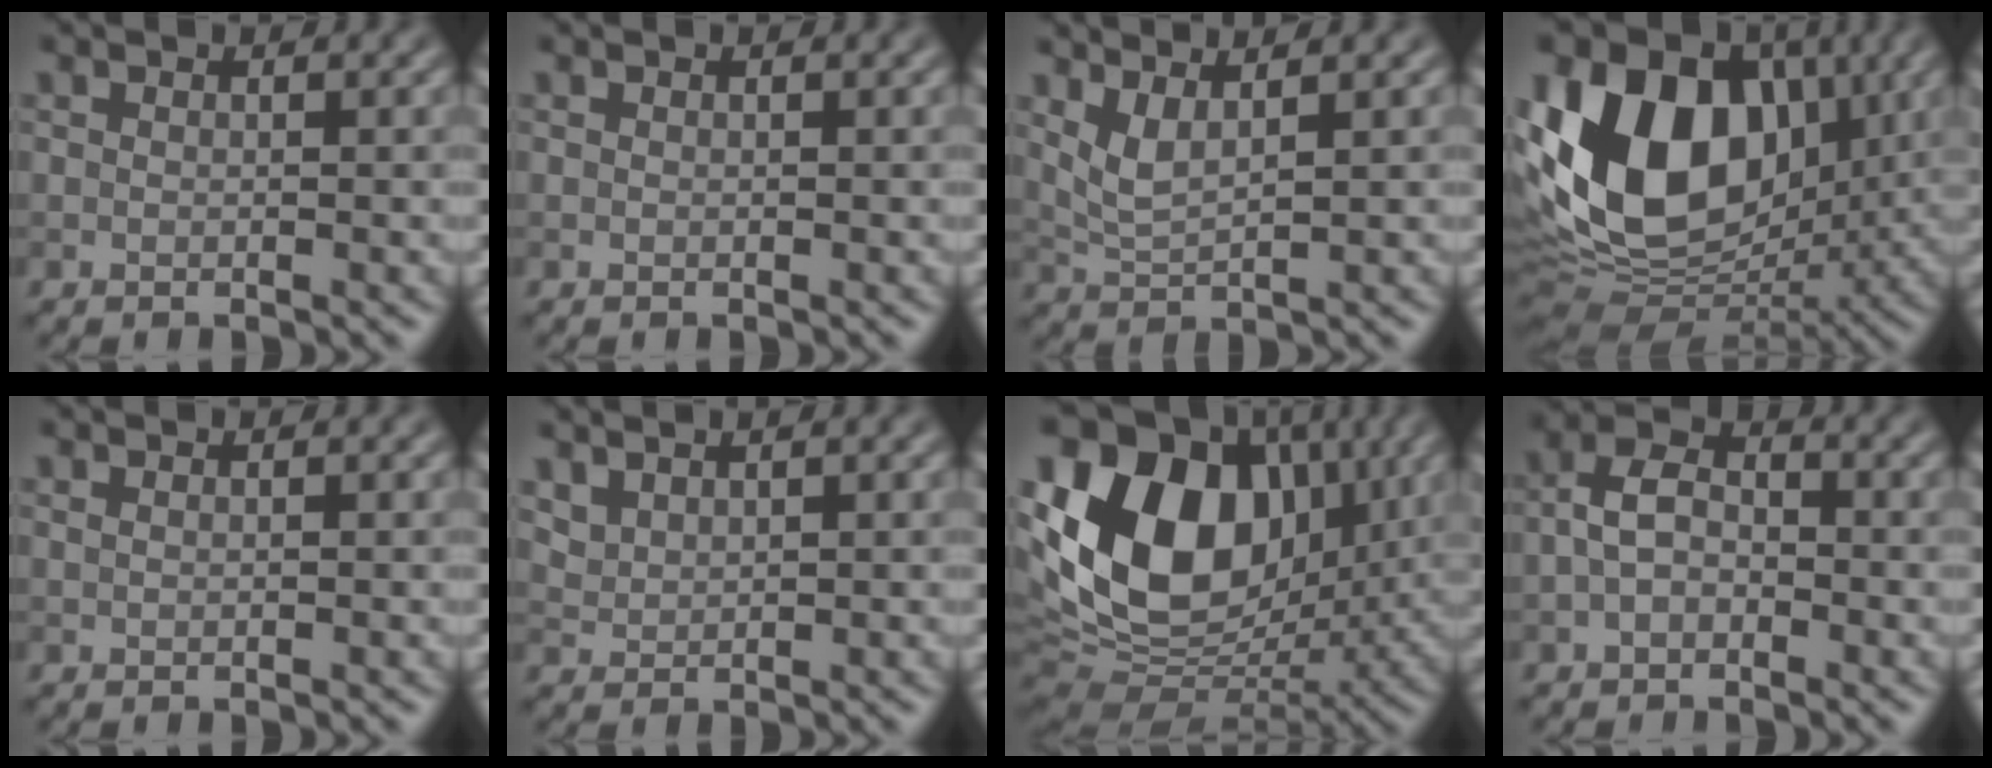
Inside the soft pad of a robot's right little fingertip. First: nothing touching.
{"total": 0.0}
{"total": 2.3, "force": [1.5, 0.6, 1.7], "torque": [-0.038, -0.006, 0.034]}
{"total": 15.4, "force": [2.4, 10.8, 10.8], "torque": [-0.201, 0.017, 0.024]}
{"total": 0.0}
{"total": 1.7, "force": [1.5, 0.8, 0.6], "torque": [-0.018, 0.002, 0.036]}
{"total": 17.1, "force": [3.7, 12.0, 11.6], "torque": [-0.232, 0.023, 0.055]}
{"total": 3.0, "force": [-0.9, 2.0, 2.1], "torque": [-0.040, 0.014, -0.025]}